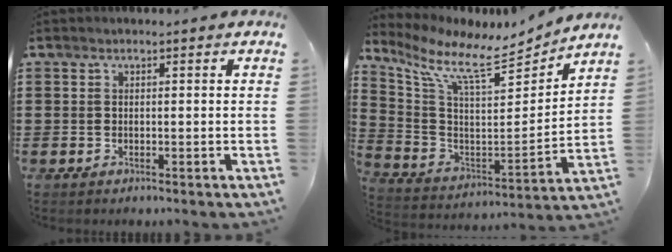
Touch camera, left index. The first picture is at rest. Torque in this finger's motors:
{"motor_torque": [2.14, 0.00, 0.15, 0.12]}